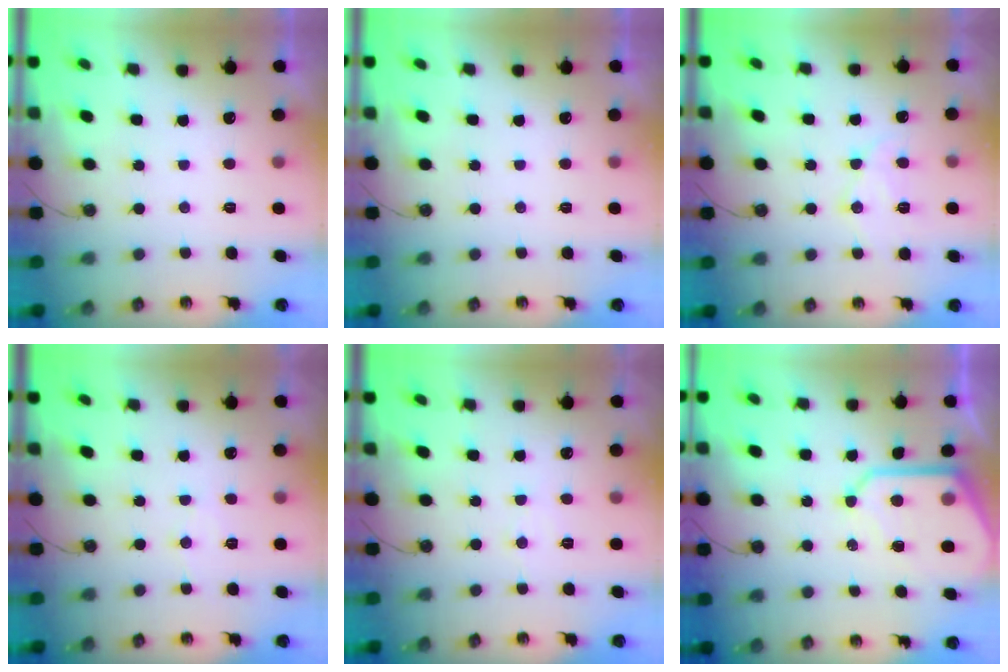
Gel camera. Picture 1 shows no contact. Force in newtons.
{"total": 0.0}
{"total": 12.2, "press": 12.1, "slide": 1.0}
{"total": 5.9, "press": 5.8, "slide": 0.6}
{"total": 5.2, "press": 5.2, "slide": 0.8}
{"total": 13.4, "press": 13.4, "slide": 1.3}